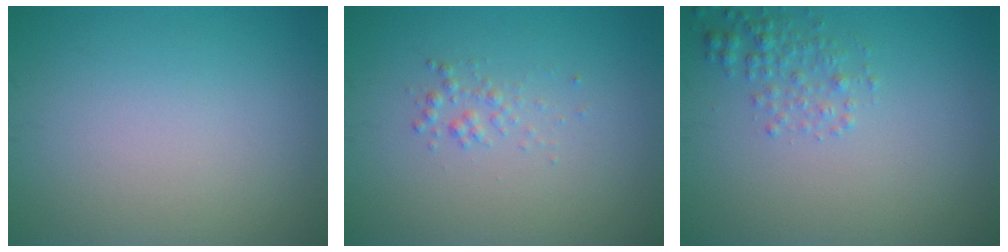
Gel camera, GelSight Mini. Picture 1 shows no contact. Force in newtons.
{"total": 1.1, "press": 1.1, "slide": 0.1}
{"total": 1.9, "press": 1.9, "slide": 0.1}